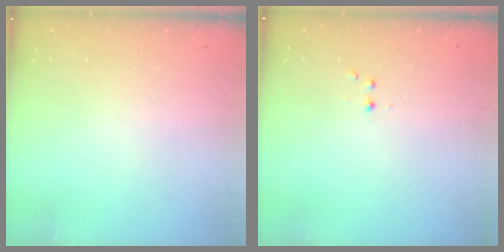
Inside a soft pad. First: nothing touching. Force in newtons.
{"total": 2.2, "press": 1.9, "slide": 1.2}